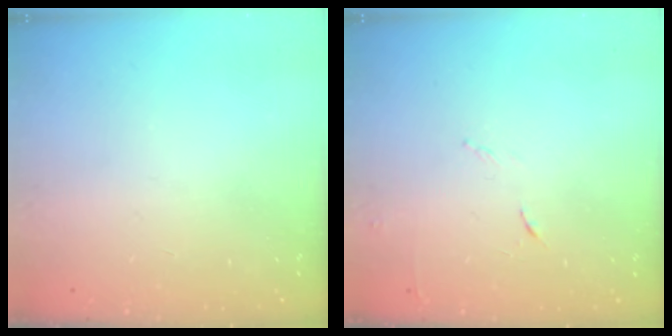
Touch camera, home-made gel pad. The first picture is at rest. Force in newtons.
{"total": 4.8, "press": 4.7, "slide": 0.8}